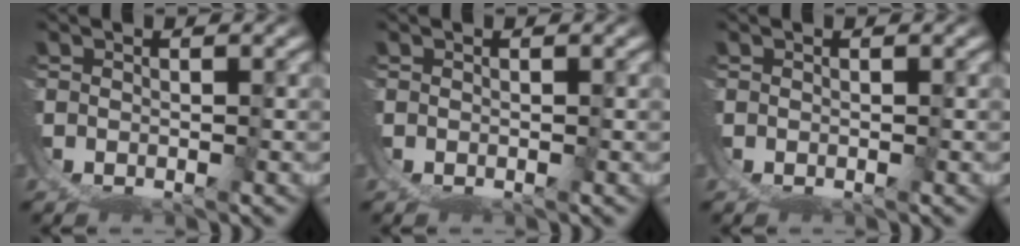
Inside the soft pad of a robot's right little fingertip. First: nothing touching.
{"total": 0.0}
{"total": 0.0}